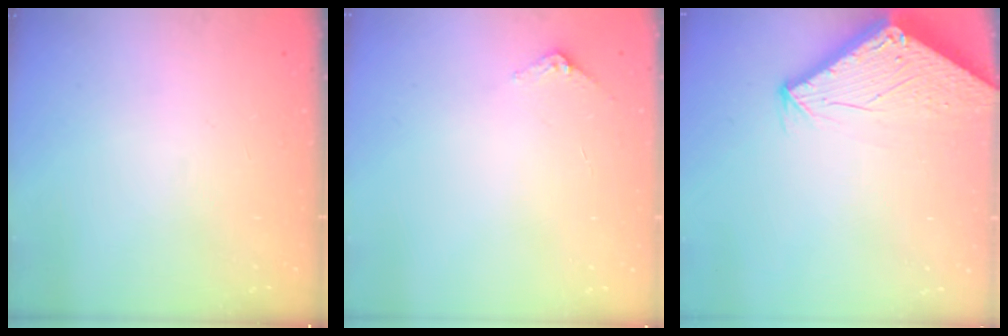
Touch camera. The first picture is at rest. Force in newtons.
{"total": 2.9, "press": 2.9, "slide": 0.2}
{"total": 2.8, "press": 2.8, "slide": 0.1}